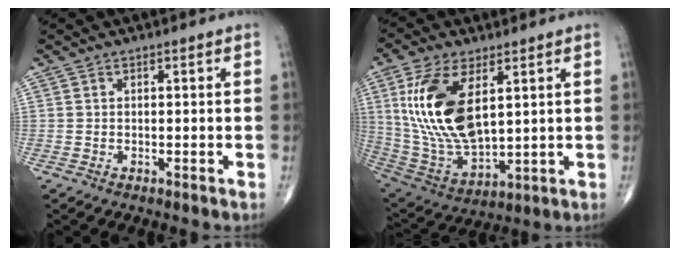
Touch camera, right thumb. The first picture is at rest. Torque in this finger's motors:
{"motor_torque": [-0.67, 1.74, 1.78, 0.99, 0.53]}